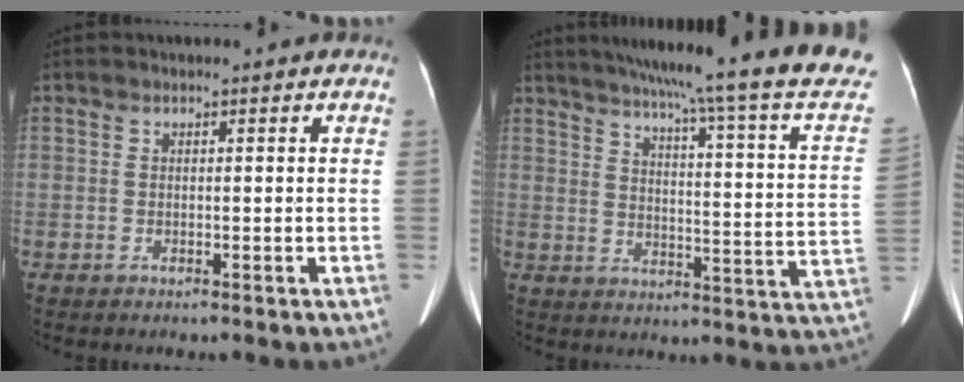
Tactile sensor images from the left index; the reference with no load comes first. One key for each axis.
{"total": 27.1, "fx": 22.8, "fy": -0.7, "fz": 14.5, "tx": -0.212, "ty": -0.061, "tz": 0.278}